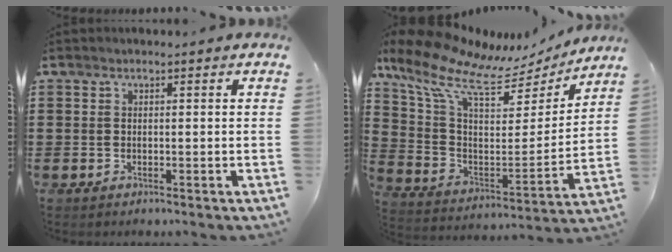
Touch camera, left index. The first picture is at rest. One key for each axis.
{"total": 11.1, "fx": 8.1, "fy": 3.9, "fz": 6.5, "tx": -0.168, "ty": -0.051, "tz": 0.137}